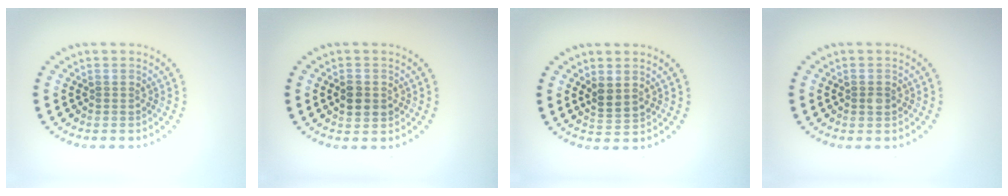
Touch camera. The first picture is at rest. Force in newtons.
{"total": 2.2, "press": 2.1, "slide": 0.2}
{"total": 1.9, "press": 1.8, "slide": 0.7}
{"total": 0.9, "press": 0.9, "slide": 0.0}